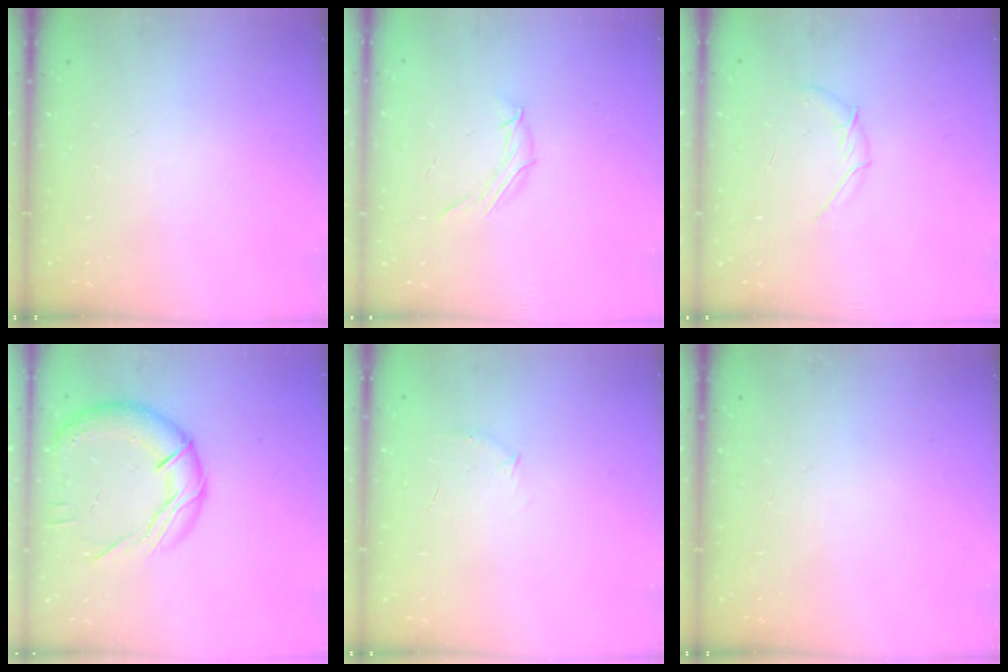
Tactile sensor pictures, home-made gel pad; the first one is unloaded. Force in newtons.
{"total": 6.6, "press": 6.6, "slide": 0.9}
{"total": 6.6, "press": 6.3, "slide": 2.0}
{"total": 17.8, "press": 17.7, "slide": 2.4}
{"total": 4.7, "press": 4.4, "slide": 1.4}
{"total": 0.0}